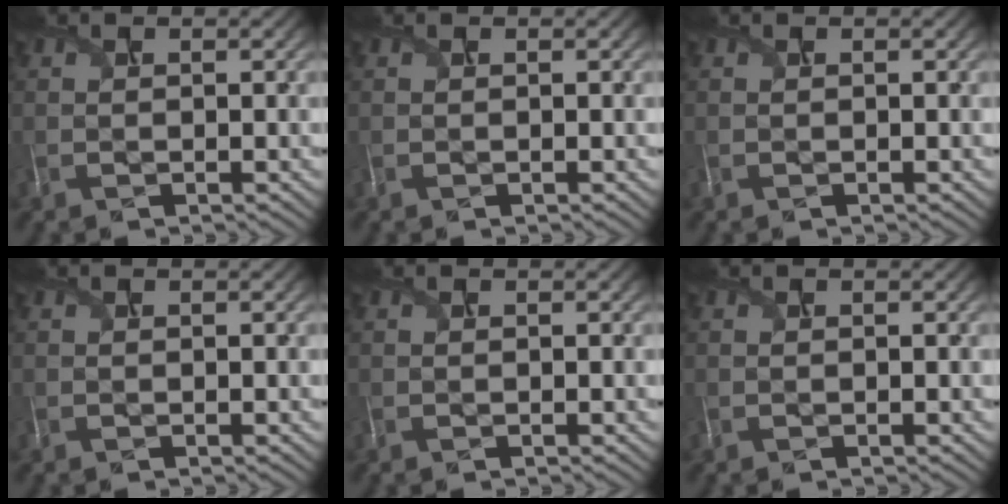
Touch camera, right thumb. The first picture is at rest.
{"total": 0.0}
{"total": 0.0}
{"total": 0.0}
{"total": 0.0}
{"total": 0.0}